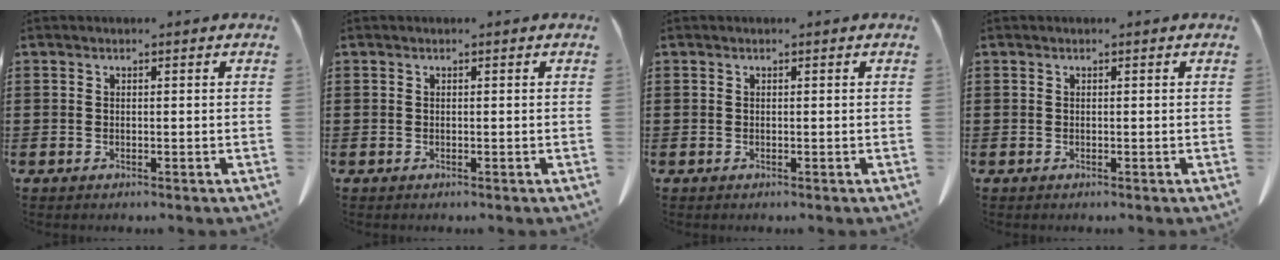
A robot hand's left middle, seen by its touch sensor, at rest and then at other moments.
{"total": 0.0}
{"total": 0.0}
{"total": 0.0}